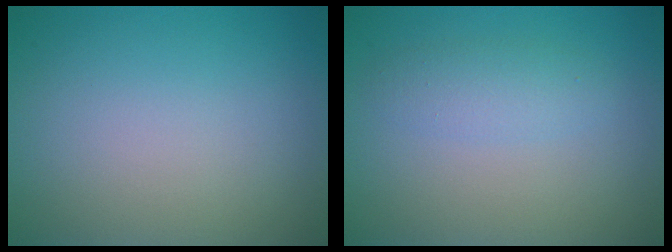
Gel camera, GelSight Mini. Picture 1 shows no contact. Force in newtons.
{"total": 1.9, "press": 1.9, "slide": 0.0}